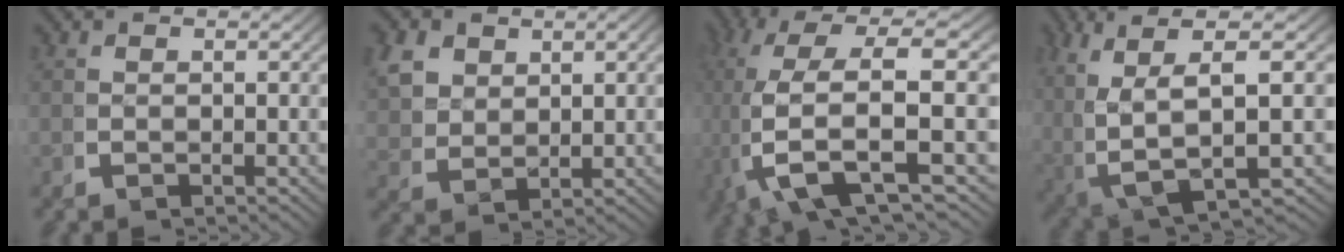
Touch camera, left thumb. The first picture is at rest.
{"total": 4.4, "force": [1.2, 3.4, 2.5], "torque": [-0.064, -0.018, 0.034]}
{"total": 11.8, "force": [0.1, 5.6, 10.4], "torque": [-0.247, -0.032, 0.014]}
{"total": 9.7, "force": [-0.3, 5.0, 8.2], "torque": [-0.161, -0.026, 0.004]}